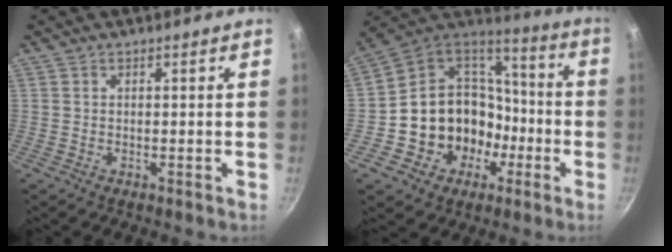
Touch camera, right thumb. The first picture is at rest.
{"total": 19.2, "force": [-4.8, 16.4, 8.7], "torque": [-0.114, 0.063, -0.065]}